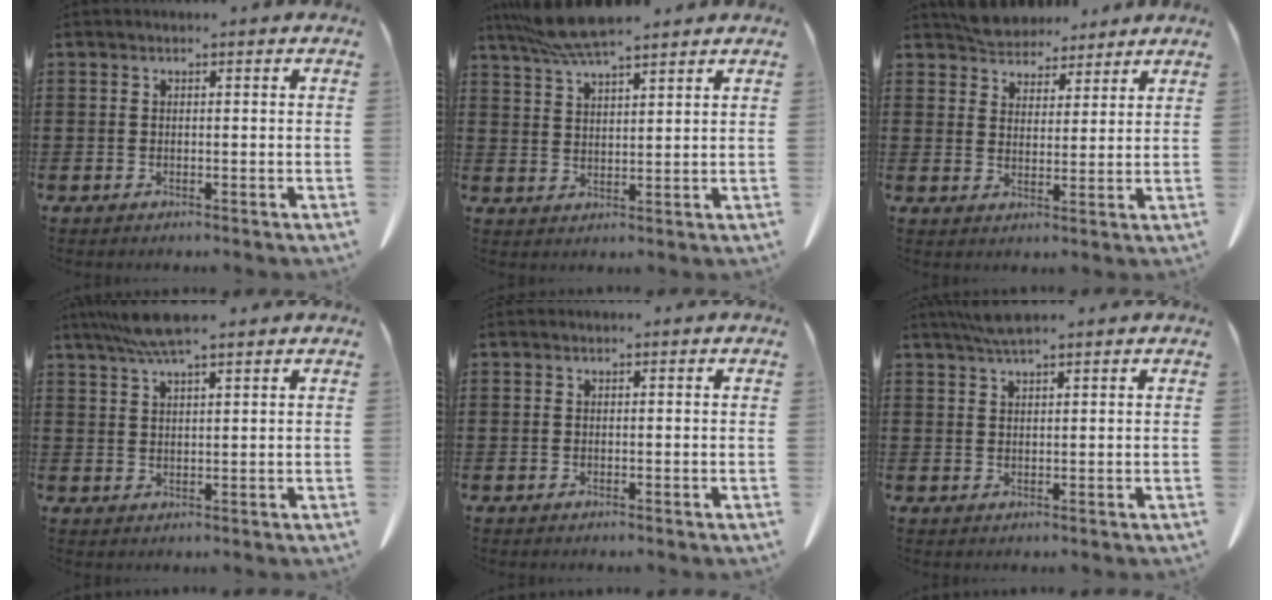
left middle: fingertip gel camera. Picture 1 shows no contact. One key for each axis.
{"total": 6.8, "fx": 5.8, "fy": 0.6, "fz": 3.5, "tx": -0.083, "ty": -0.010, "tz": 0.106}
{"total": 4.7, "fx": 4.4, "fy": 1.6, "fz": 0.2, "tx": -0.022, "ty": -0.009, "tz": 0.084}
{"total": 5.5, "fx": 4.2, "fy": 0.5, "fz": 3.5, "tx": -0.077, "ty": -0.001, "tz": 0.077}
{"total": 0.0}
{"total": 3.4, "fx": 2.6, "fy": 0.5, "fz": 2.1, "tx": -0.047, "ty": 0.005, "tz": 0.048}